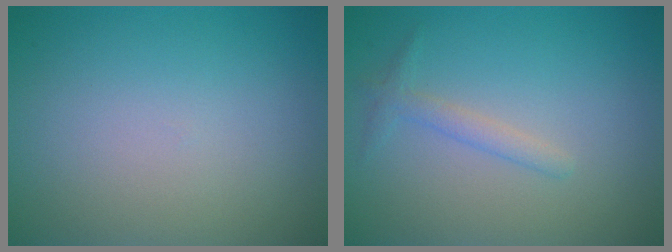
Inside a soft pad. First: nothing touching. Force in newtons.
{"total": 1.4, "press": 1.4, "slide": 0.1}